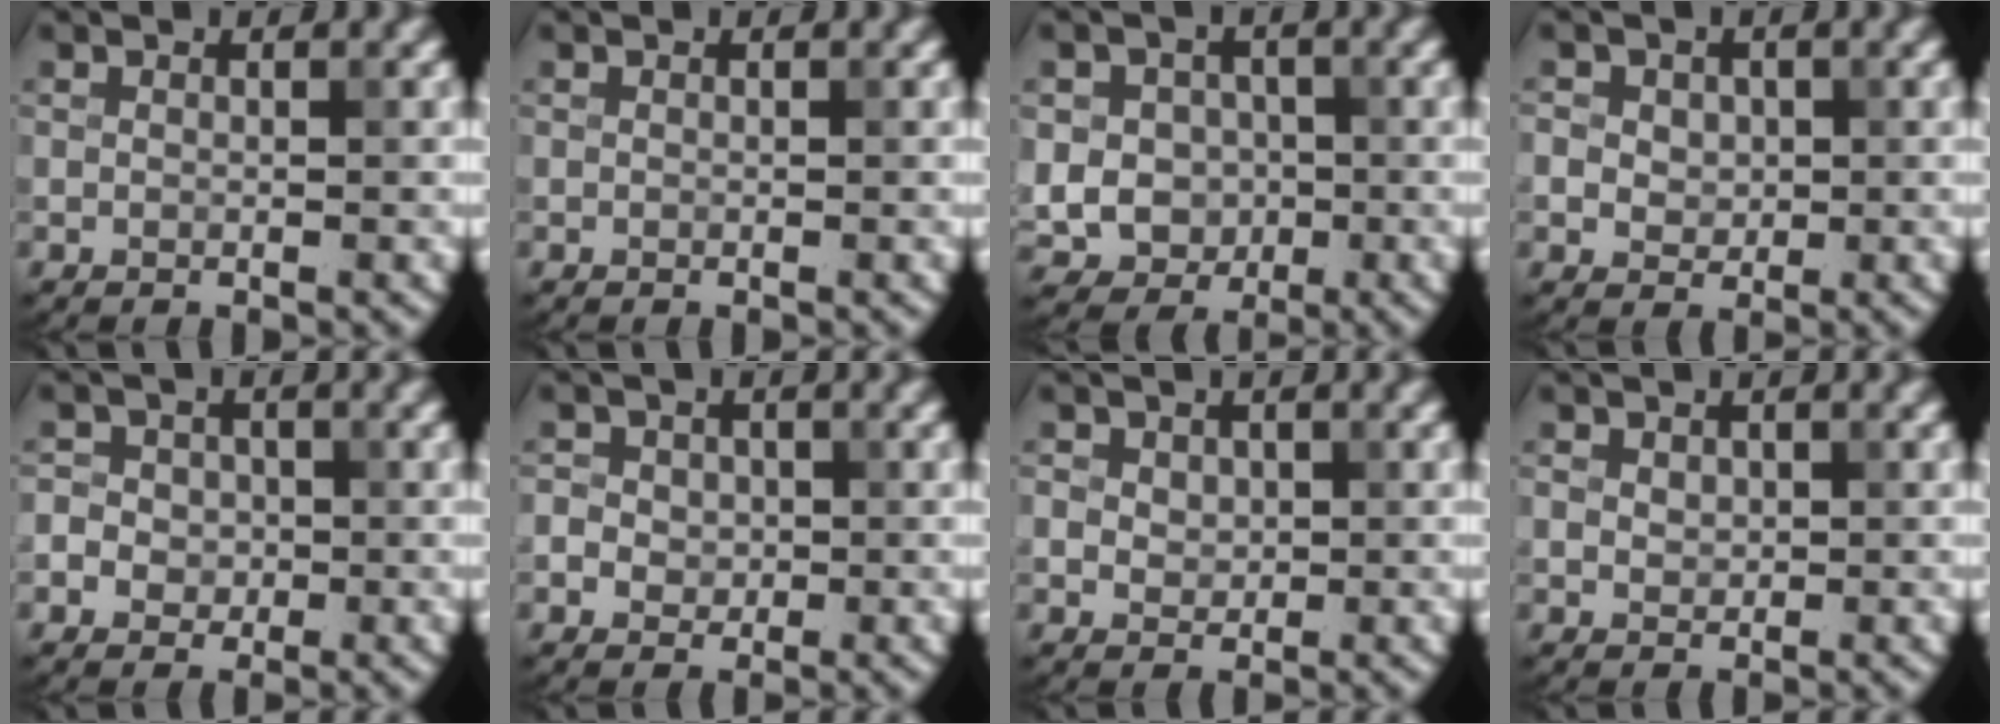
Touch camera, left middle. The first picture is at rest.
{"total": 0.0}
{"total": 5.8, "force": [-0.4, 5.2, 2.6], "torque": [-0.039, 0.002, -0.027]}
{"total": 3.3, "force": [0.8, 2.8, 1.5], "torque": [-0.027, 0.012, 0.007]}
{"total": 3.7, "force": [-0.3, 3.5, 1.2], "torque": [0.002, 0.018, -0.022]}
{"total": 3.0, "force": [0.2, 2.7, 1.2], "torque": [-0.005, 0.014, -0.007]}
{"total": 2.3, "force": [0.5, 1.9, 1.1], "torque": [-0.024, 0.008, 0.008]}
{"total": 1.4, "force": [0.3, 1.2, 0.6], "torque": [-0.011, -0.002, 0.007]}